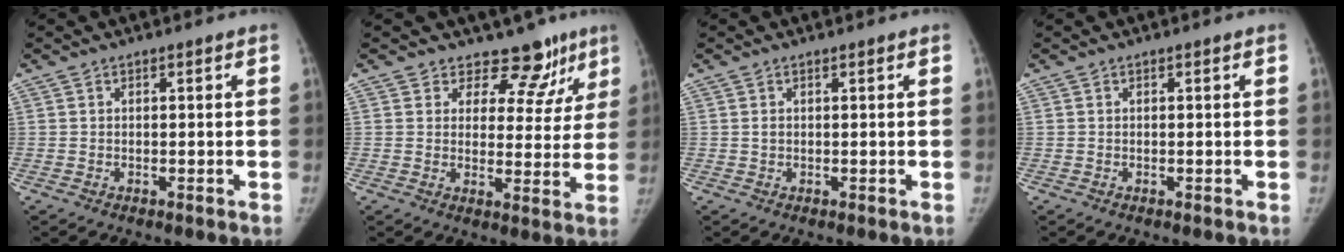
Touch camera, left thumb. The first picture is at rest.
{"total": 10.2, "force": [8.0, 6.1, 1.6], "torque": [0.039, -0.042, 0.090]}
{"total": 0.7, "force": [0.2, 0.5, 0.4], "torque": [-0.006, 0.000, 0.004]}
{"total": 0.0}